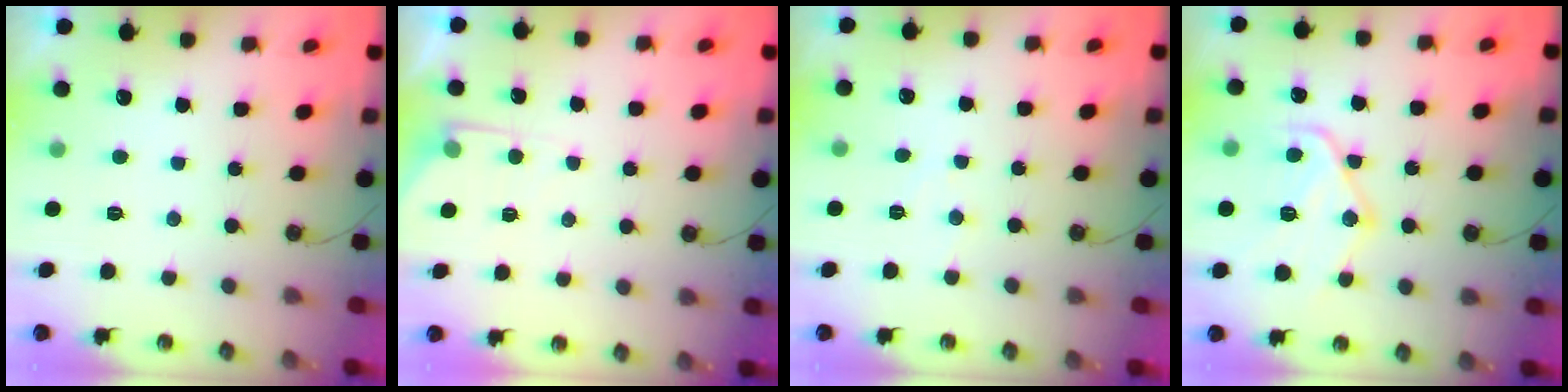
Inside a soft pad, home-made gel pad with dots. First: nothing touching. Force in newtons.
{"total": 4.5, "press": 4.4, "slide": 0.6}
{"total": 5.3, "press": 5.2, "slide": 0.8}
{"total": 17.8, "press": 17.7, "slide": 1.8}